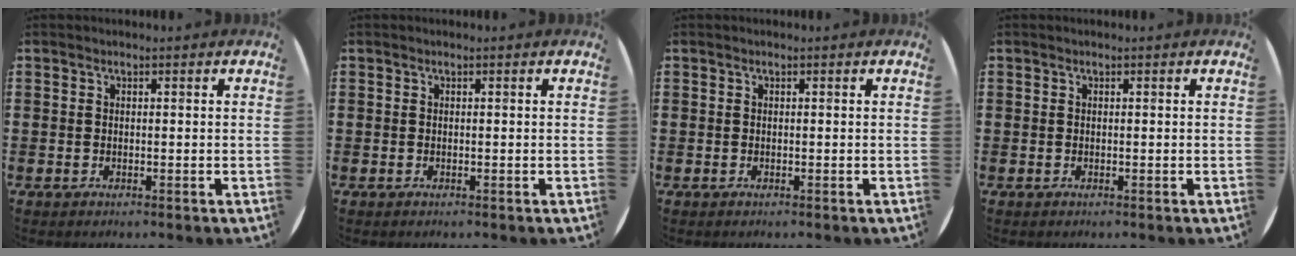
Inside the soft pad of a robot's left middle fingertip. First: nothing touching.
{"total": 0.0}
{"total": 0.0}
{"total": 0.0}